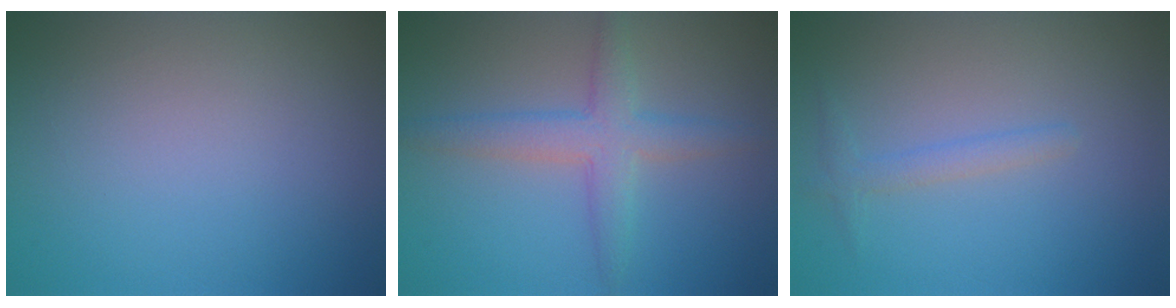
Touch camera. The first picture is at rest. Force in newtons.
{"total": 3.6, "press": 3.6, "slide": 0.1}
{"total": 1.4, "press": 1.4, "slide": 0.0}